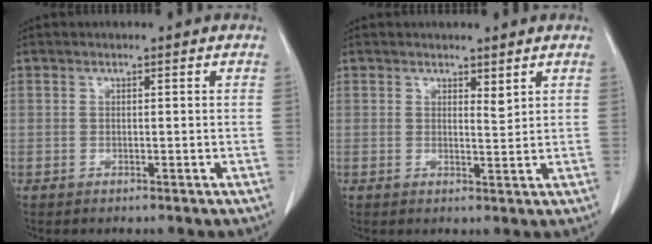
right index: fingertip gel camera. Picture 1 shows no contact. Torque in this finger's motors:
{"motor_torque": [-0.26, 0.41, 0.02, 0.00]}